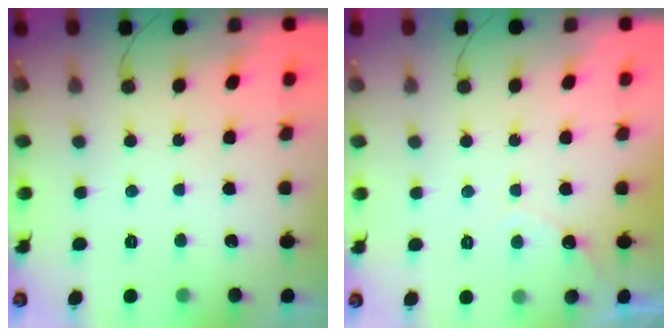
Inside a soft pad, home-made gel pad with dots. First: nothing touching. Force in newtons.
{"total": 4.4, "press": 4.4, "slide": 0.2}